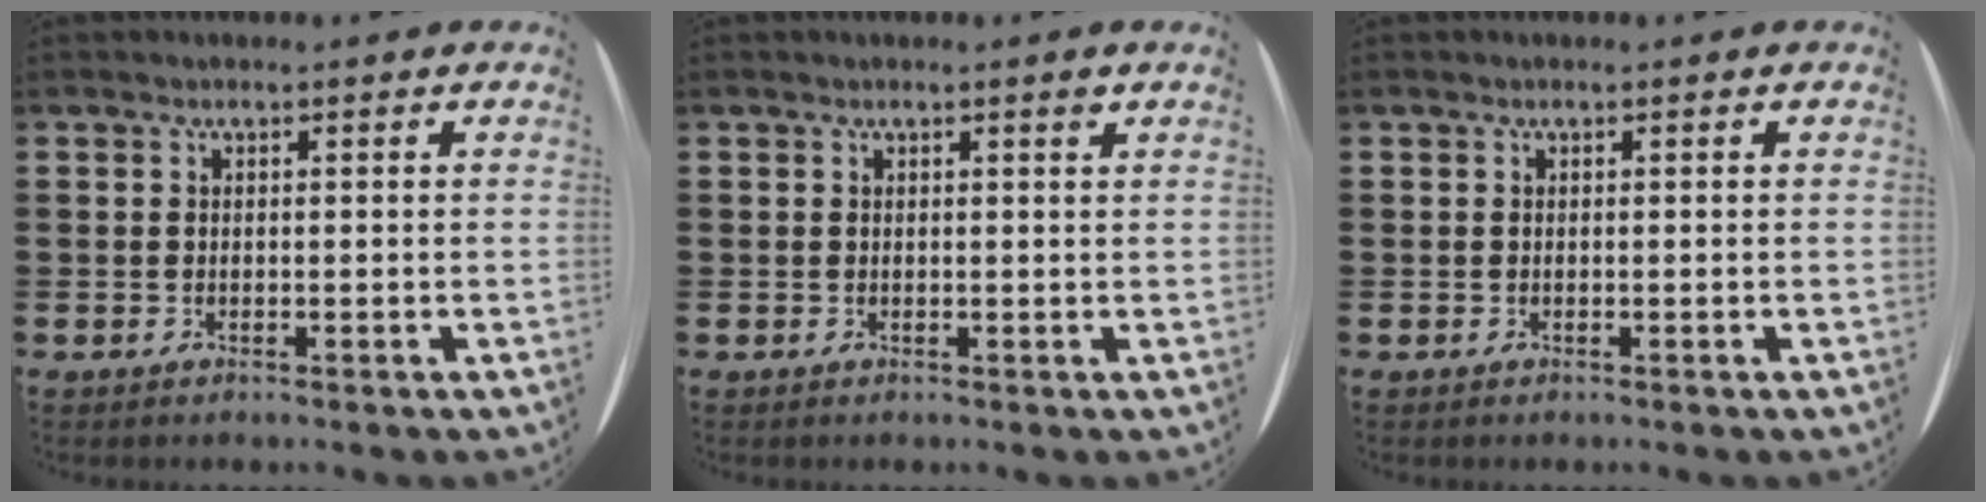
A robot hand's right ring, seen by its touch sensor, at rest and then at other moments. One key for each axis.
{"total": 0.8, "fx": 0.5, "fy": -0.2, "fz": 0.6, "tx": -0.009, "ty": -0.002, "tz": 0.009}
{"total": 0.0}